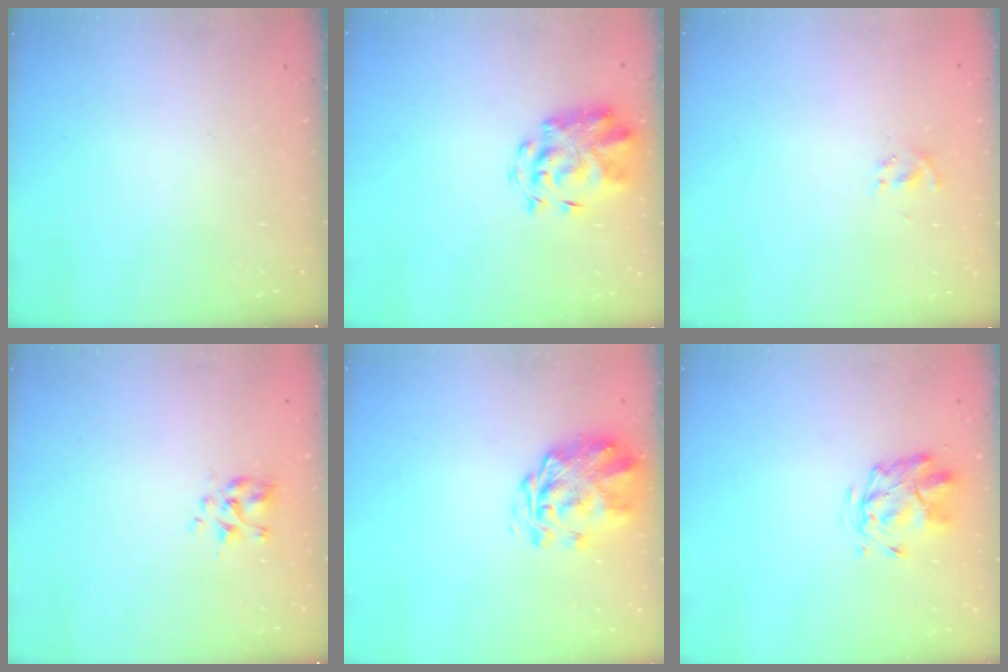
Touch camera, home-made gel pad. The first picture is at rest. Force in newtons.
{"total": 3.7, "press": 3.4, "slide": 1.4}
{"total": 2.5, "press": 2.4, "slide": 0.8}
{"total": 2.9, "press": 2.7, "slide": 1.1}
{"total": 3.1, "press": 2.7, "slide": 1.6}
{"total": 2.9, "press": 2.5, "slide": 1.5}